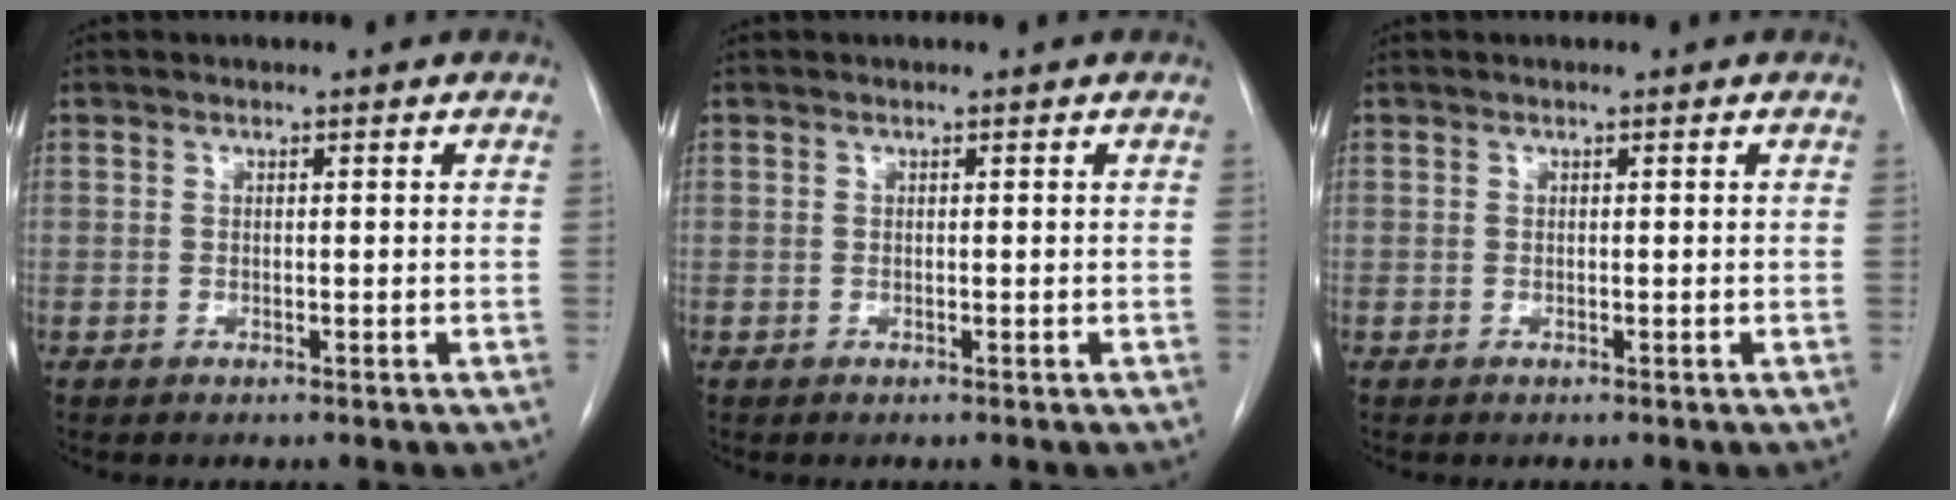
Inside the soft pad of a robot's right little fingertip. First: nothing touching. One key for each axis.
{"total": 0.0}
{"total": 0.0}